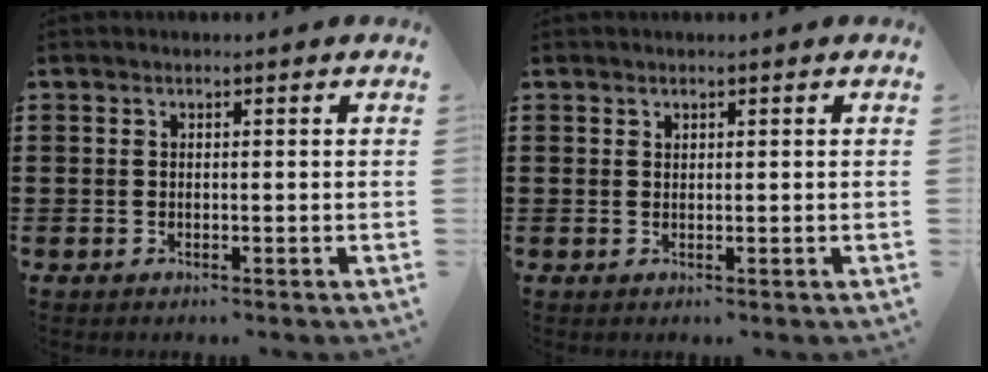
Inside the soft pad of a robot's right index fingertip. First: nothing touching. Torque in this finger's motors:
{"motor_torque": [-1.21, 0.94, 0.03, -0.01]}